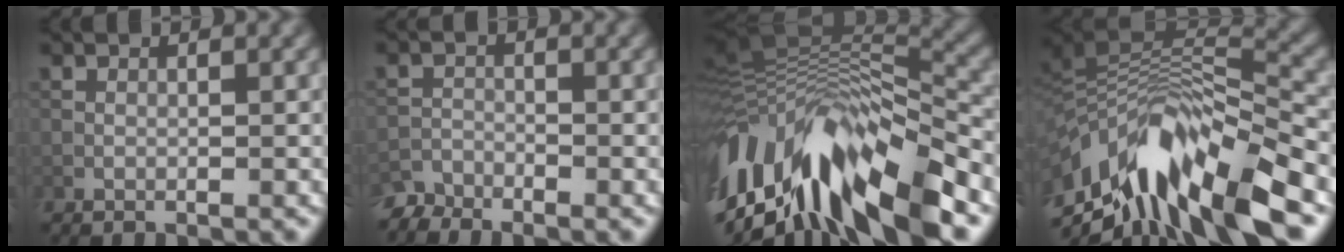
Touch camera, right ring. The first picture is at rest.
{"total": 2.5, "force": [-2.5, 0.5, 0.0], "torque": [-0.005, -0.005, -0.054]}
{"total": 16.3, "force": [-5.8, 6.6, 13.8], "torque": [-0.252, -0.010, -0.099]}
{"total": 13.7, "force": [-7.2, 4.8, 10.6], "torque": [-0.204, 0.012, -0.118]}